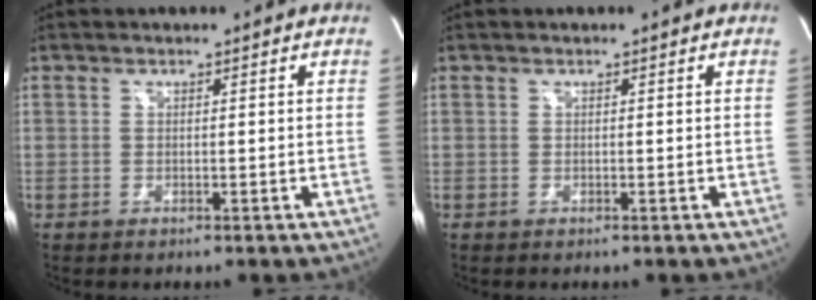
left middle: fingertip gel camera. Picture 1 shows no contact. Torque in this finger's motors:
{"motor_torque": [0.47, -0.41, 0.06, 0.00]}